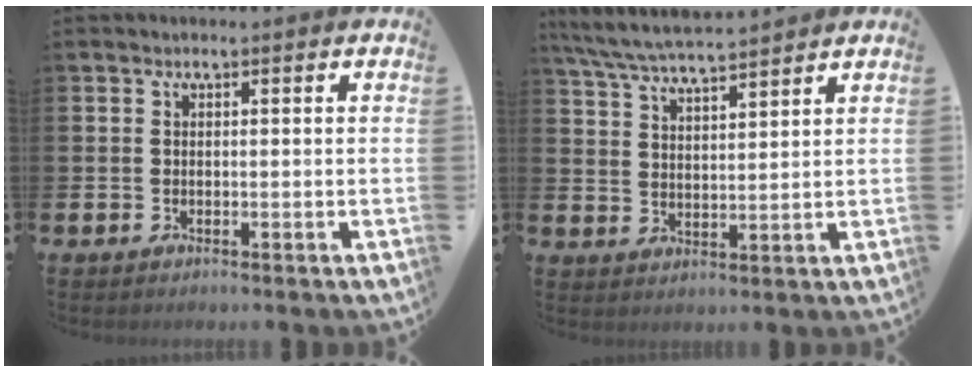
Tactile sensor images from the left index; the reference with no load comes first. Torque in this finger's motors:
{"motor_torque": [1.00, -1.14, 0.15, 0.13]}